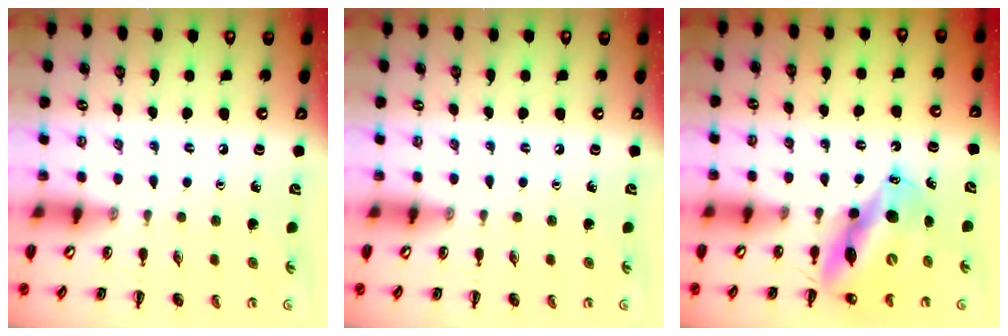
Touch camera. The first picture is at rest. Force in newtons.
{"total": 0.0}
{"total": 12.9, "press": 12.5, "slide": 3.4}